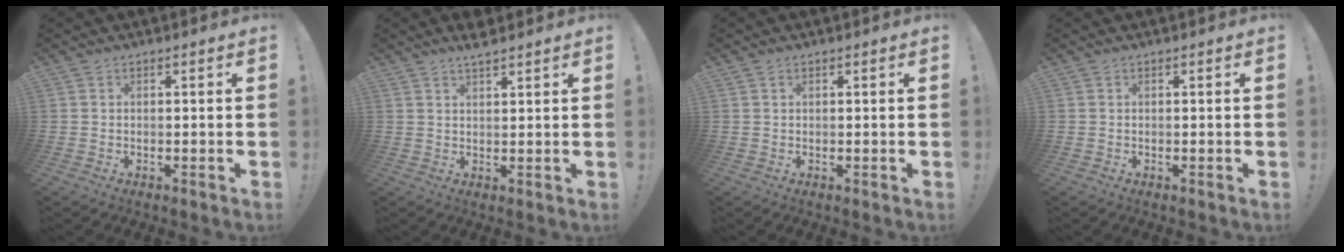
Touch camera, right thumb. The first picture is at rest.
{"total": 3.4, "force": [3.0, 0.3, 1.7], "torque": [-0.027, -0.017, 0.050]}
{"total": 0.5, "force": [0.4, 0.3, 0.1], "torque": [0.005, -0.003, 0.006]}
{"total": 0.0}